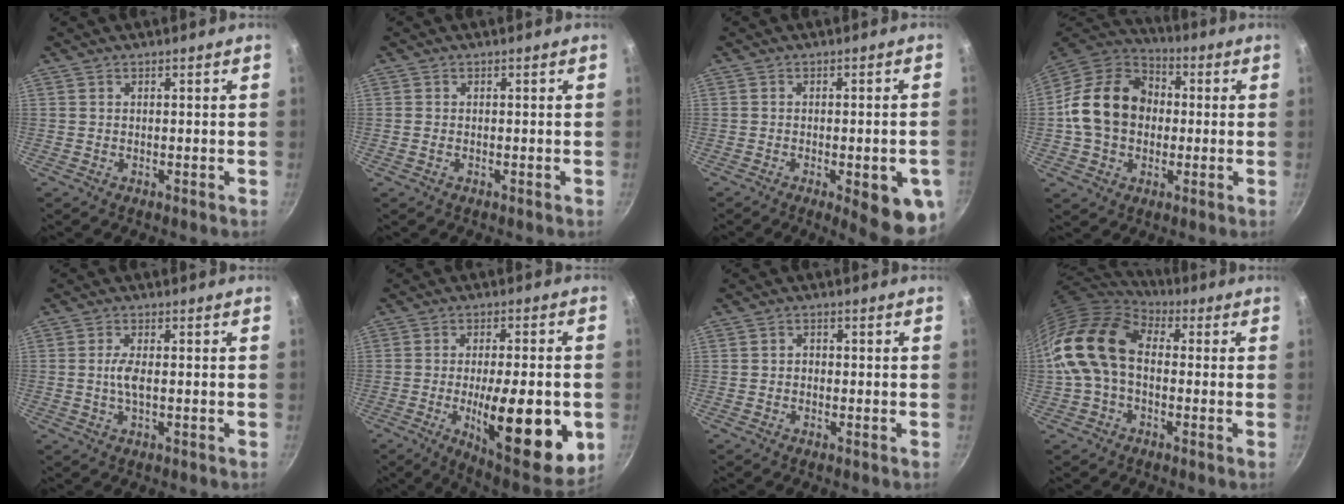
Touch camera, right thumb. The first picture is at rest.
{"total": 0.8, "force": [-0.2, 0.5, 0.5], "torque": [-0.011, 0.001, -0.005]}
{"total": 11.3, "force": [-3.9, 3.4, 10.0], "torque": [-0.099, 0.006, -0.046]}
{"total": 17.4, "force": [0.1, 13.6, 10.8], "torque": [-0.160, 0.035, -0.012]}
{"total": 3.3, "force": [-0.2, 1.1, 3.2], "torque": [-0.071, 0.003, -0.006]}
{"total": 20.9, "force": [-4.7, 6.7, 19.2], "torque": [-0.255, -0.006, -0.063]}
{"total": 1.4, "force": [-0.3, 1.1, 0.7], "torque": [-0.010, 0.006, -0.008]}
{"total": 16.0, "force": [0.2, 10.9, 11.6], "torque": [-0.206, 0.033, -0.012]}